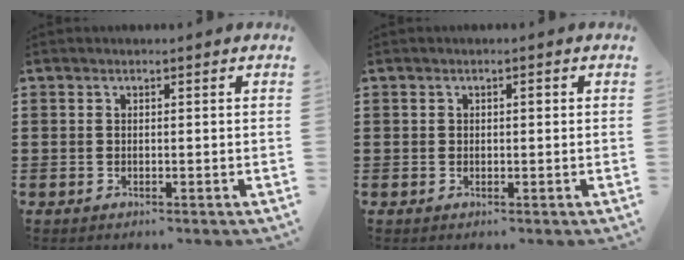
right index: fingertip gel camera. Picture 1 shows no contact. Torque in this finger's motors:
{"motor_torque": [-0.17, 0.21, 0.02, 0.00]}